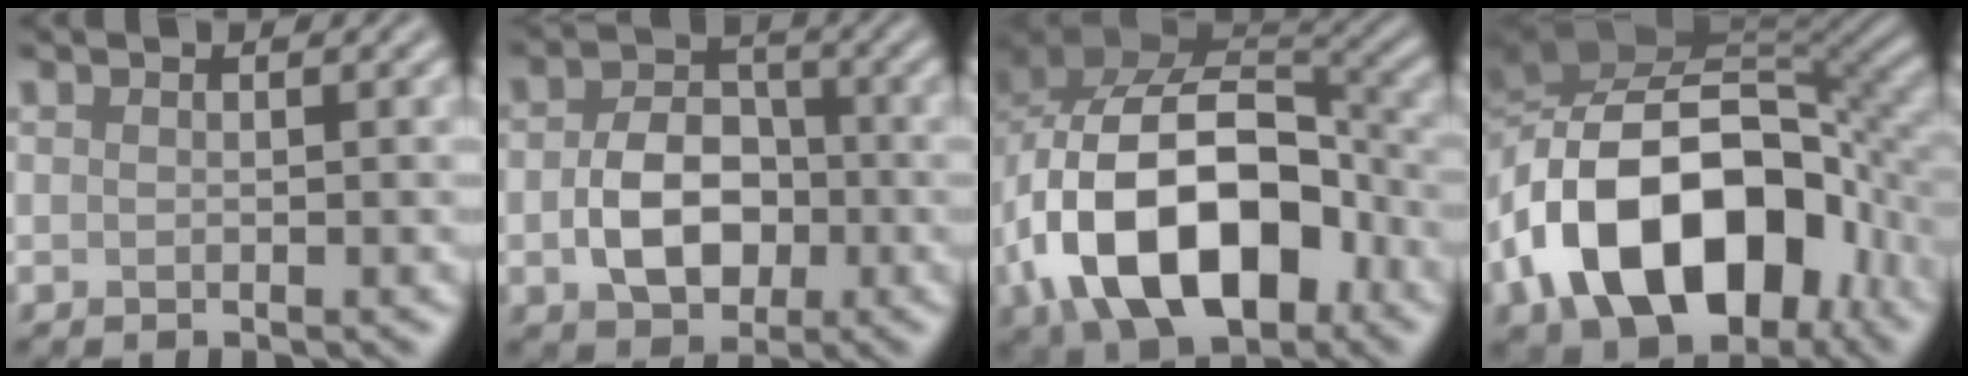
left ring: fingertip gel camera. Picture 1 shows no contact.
{"total": 5.8, "force": [-1.1, 4.1, 3.8], "torque": [-0.070, -0.002, -0.020]}
{"total": 15.4, "force": [-4.3, 9.8, 11.1], "torque": [-0.194, -0.008, -0.077]}
{"total": 16.0, "force": [-5.9, 9.9, 11.1], "torque": [-0.184, 0.001, -0.109]}